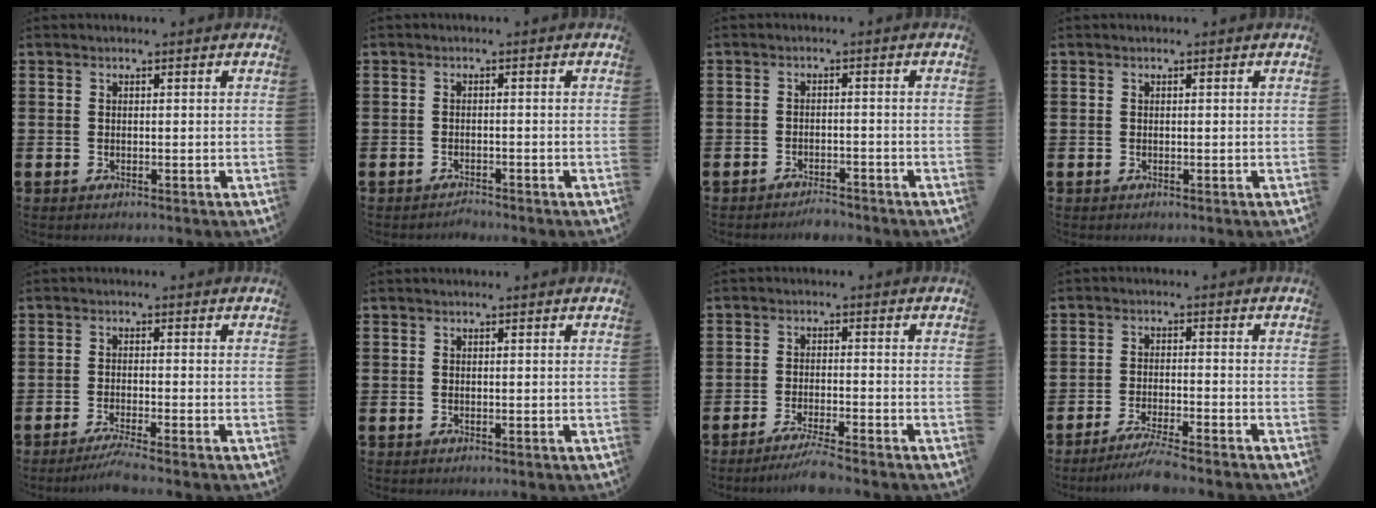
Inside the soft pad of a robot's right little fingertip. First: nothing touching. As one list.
[{"total": 1.0, "force": [-1.0, 0.0, 0.0], "torque": [-0.004, 0.000, -0.021]}, {"total": 1.9, "force": [-1.9, 0.2, 0.1], "torque": [-0.008, 0.003, -0.040]}, {"total": 0.0}, {"total": 2.8, "force": [-2.1, 0.0, 1.9], "torque": [-0.030, -0.002, -0.038]}, {"total": 0.0}, {"total": 3.9, "force": [-3.2, -0.2, 2.1], "torque": [-0.033, -0.005, -0.059]}, {"total": 4.3, "force": [-3.6, -0.2, 2.2], "torque": [-0.035, -0.008, -0.067]}]